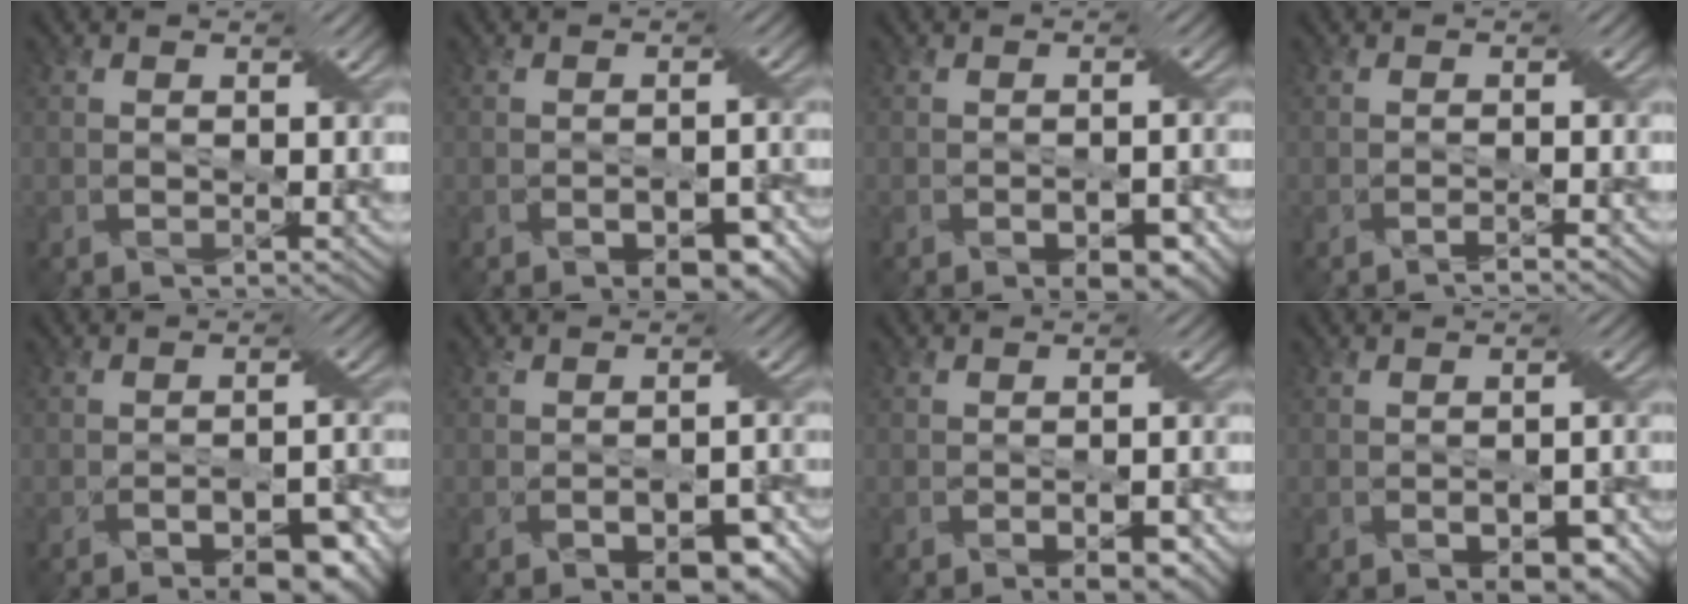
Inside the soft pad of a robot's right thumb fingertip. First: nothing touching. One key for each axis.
{"total": 5.8, "fx": -3.4, "fy": 2.7, "fz": 3.8, "tx": -0.048, "ty": -0.015, "tz": -0.048}
{"total": 4.5, "fx": -2.7, "fy": 1.9, "fz": 3.1, "tx": -0.040, "ty": -0.009, "tz": -0.039}
{"total": 1.4, "fx": -1.3, "fy": -0.5, "fz": 0.3, "tx": -0.007, "ty": 0.005, "tz": -0.025}
{"total": 8.0, "fx": -5.4, "fy": 2.8, "fz": 5.2, "tx": -0.078, "ty": -0.013, "tz": -0.078}
{"total": 7.0, "fx": -4.2, "fy": 3.4, "fz": 4.4, "tx": -0.059, "ty": -0.016, "tz": -0.059}
{"total": 3.8, "fx": -2.2, "fy": 1.2, "fz": 2.8, "tx": -0.040, "ty": -0.006, "tz": -0.030}
{"total": 5.1, "fx": -2.9, "fy": 2.4, "fz": 3.5, "tx": -0.044, "ty": -0.013, "tz": -0.042}